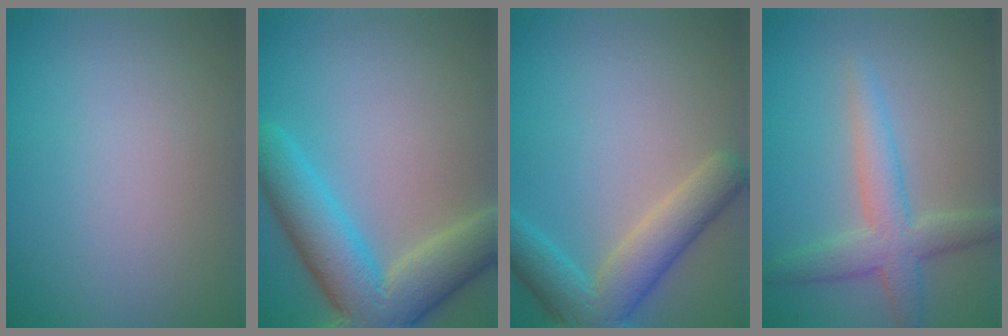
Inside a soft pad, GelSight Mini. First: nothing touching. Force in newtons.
{"total": 8.9, "press": 8.9, "slide": 0.5}
{"total": 5.8, "press": 5.8, "slide": 0.3}
{"total": 3.9, "press": 3.9, "slide": 0.2}